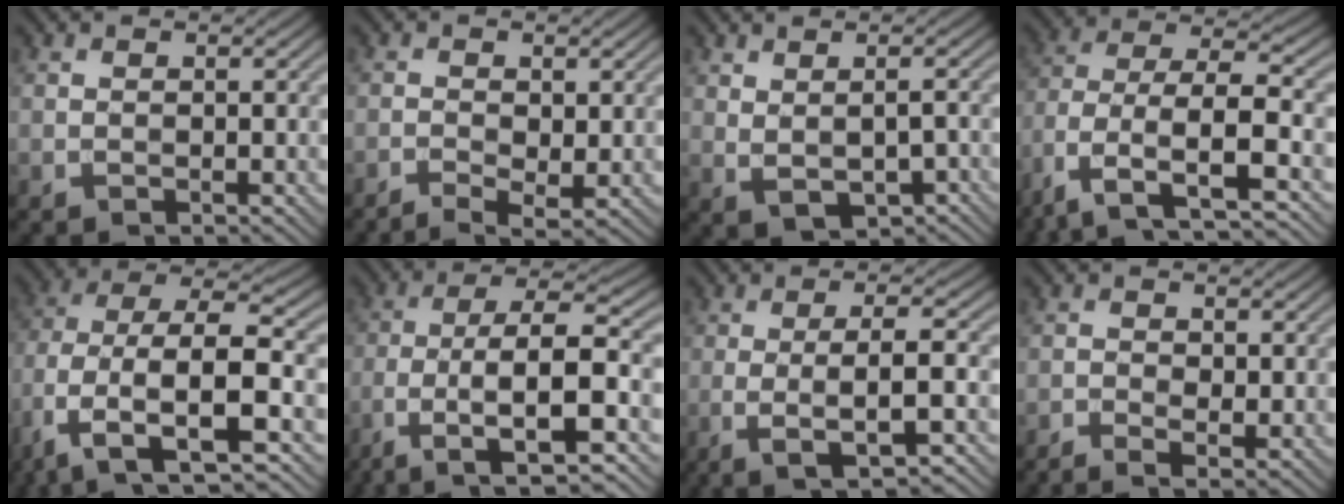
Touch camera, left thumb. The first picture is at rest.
{"total": 2.5, "force": [-1.0, 0.9, 2.2], "torque": [-0.046, -0.006, -0.018]}
{"total": 4.1, "force": [-0.1, 2.1, 3.5], "torque": [-0.068, -0.008, 0.010]}
{"total": 10.4, "force": [-4.4, 4.8, 8.2], "torque": [-0.173, -0.012, -0.091]}
{"total": 12.6, "force": [-2.0, 6.6, 10.6], "torque": [-0.234, -0.008, -0.044]}
{"total": 11.3, "force": [-4.7, 3.4, 9.6], "torque": [-0.174, -0.004, -0.085]}
{"total": 6.3, "force": [-1.4, 1.2, 6.0], "torque": [-0.101, 0.010, -0.033]}
{"total": 2.5, "force": [-1.2, 0.9, 2.0], "torque": [-0.042, -0.004, -0.022]}